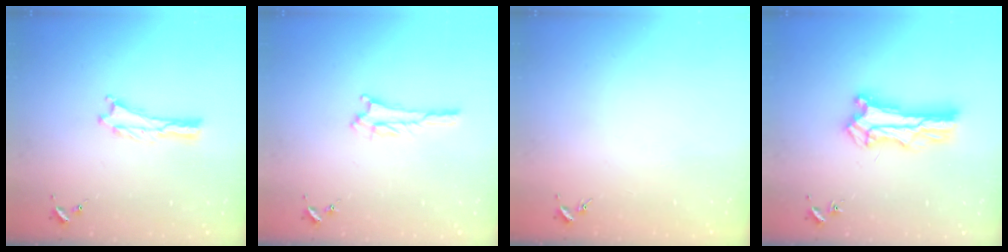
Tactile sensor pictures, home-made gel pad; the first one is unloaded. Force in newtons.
{"total": 2.8, "press": 2.8, "slide": 0.3}
{"total": 0.0}
{"total": 7.4, "press": 7.4, "slide": 0.7}